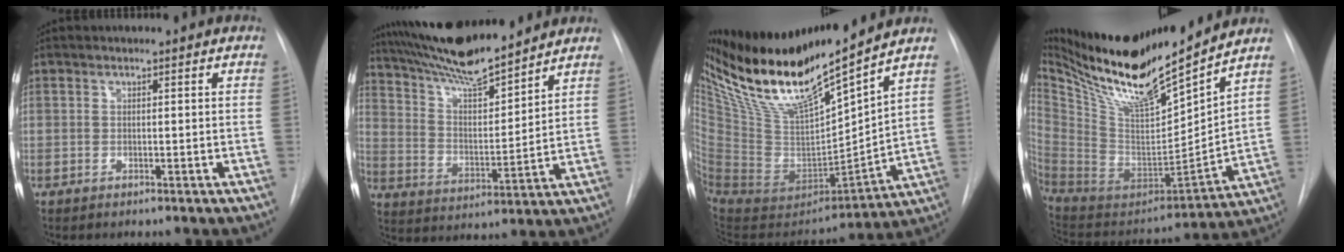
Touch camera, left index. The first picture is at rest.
{"total": 16.0, "force": [14.2, 1.5, 7.1], "torque": [-0.130, -0.001, 0.252]}
{"total": 23.8, "force": [18.7, 2.3, 14.6], "torque": [-0.266, -0.008, 0.354]}
{"total": 24.8, "force": [20.5, 2.5, 13.8], "torque": [-0.255, -0.020, 0.365]}